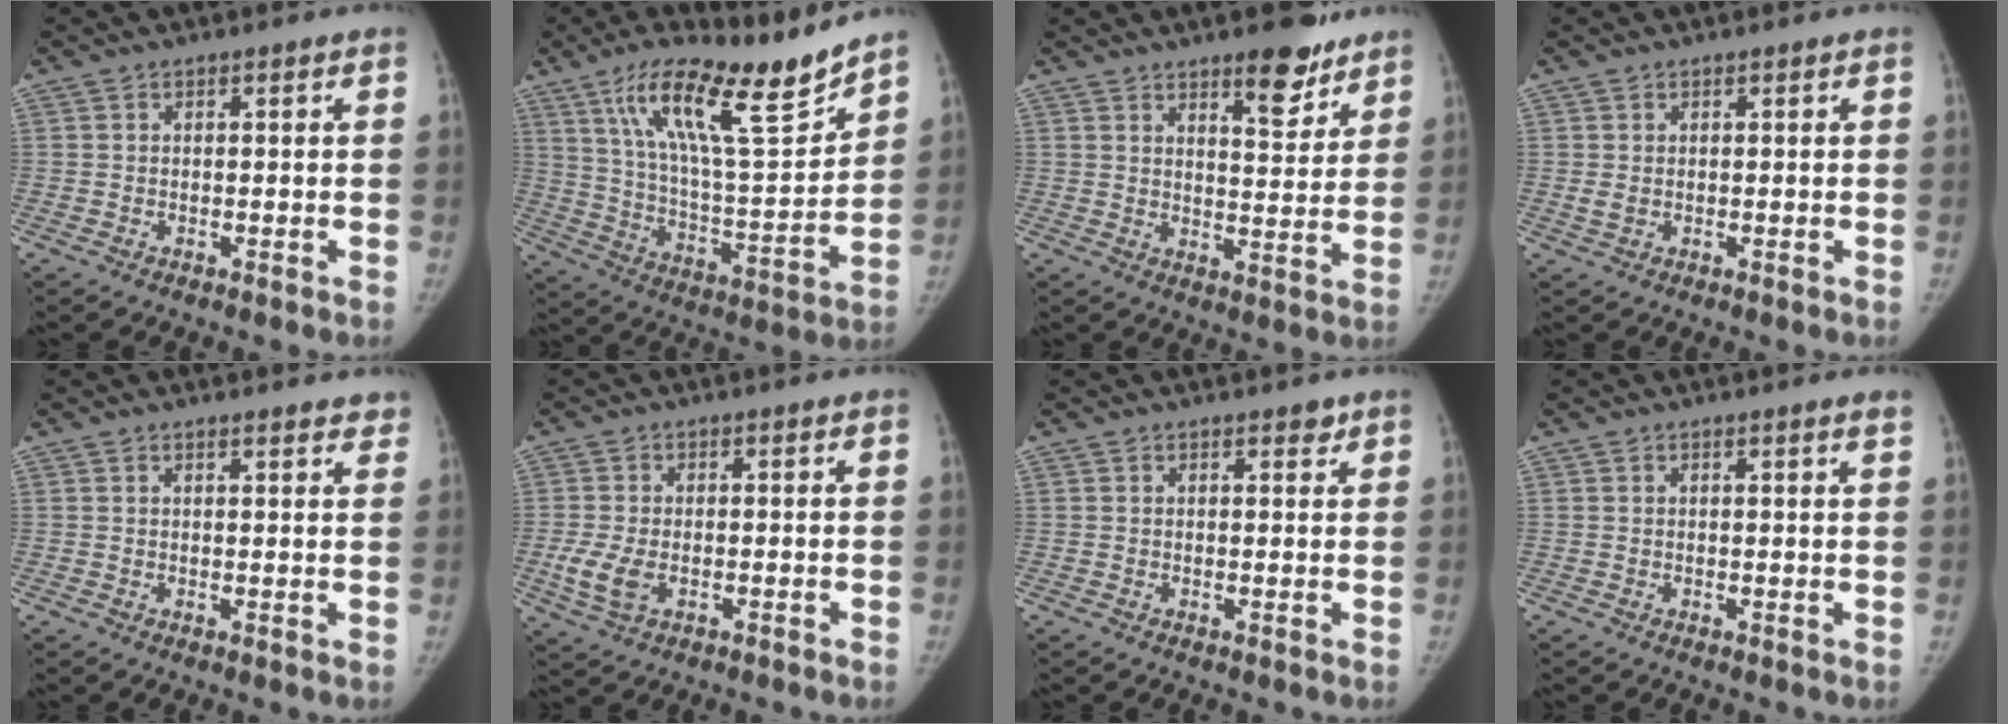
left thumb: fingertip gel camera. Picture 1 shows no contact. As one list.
[{"total": 20.3, "force": [14.6, 4.0, 13.5], "torque": [-0.197, -0.076, 0.255]}, {"total": 9.4, "force": [6.7, 3.3, 5.7], "torque": [-0.054, -0.046, 0.097]}, {"total": 1.4, "force": [0.3, 1.0, 0.9], "torque": [-0.017, -0.004, 0.010]}, {"total": 4.3, "force": [3.8, 1.3, 1.4], "torque": [0.009, -0.013, 0.035]}, {"total": 5.5, "force": [-1.2, 3.3, 4.3], "torque": [-0.098, -0.008, -0.020]}, {"total": 1.5, "force": [1.2, 0.7, 0.6], "torque": [0.000, -0.007, 0.013]}, {"total": 1.4, "force": [1.2, -0.1, 0.8], "torque": [-0.008, -0.004, 0.011]}]